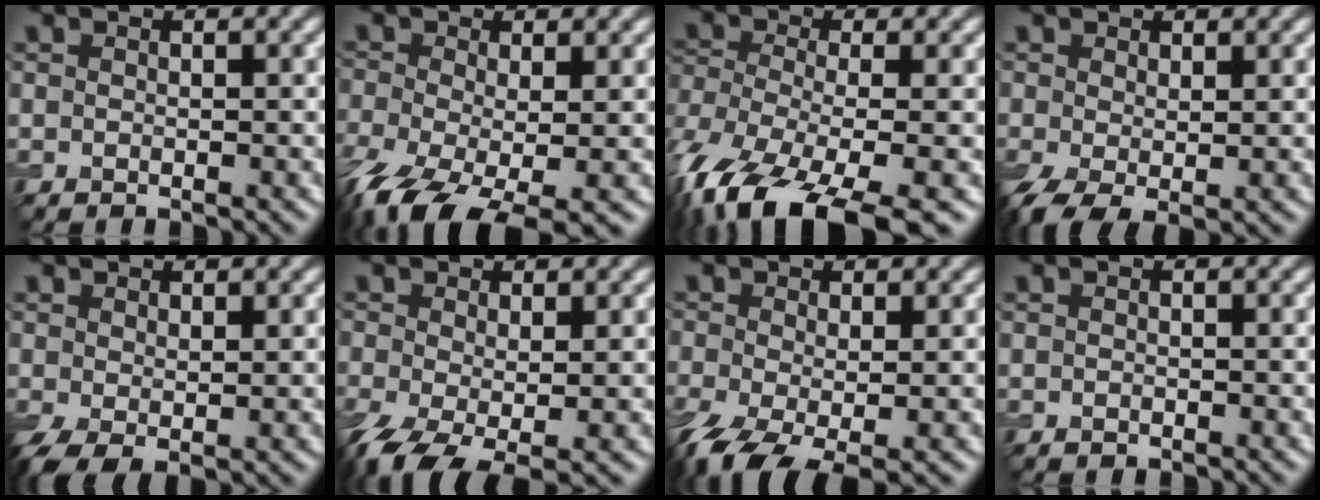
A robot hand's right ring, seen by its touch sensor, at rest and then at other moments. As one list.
[{"total": 8.5, "force": [-3.8, 3.9, 6.6], "torque": [-0.141, -0.034, -0.064]}, {"total": 11.2, "force": [-6.8, 4.2, 7.8], "torque": [-0.158, -0.021, -0.125]}, {"total": 3.7, "force": [-0.9, 1.8, 3.1], "torque": [-0.073, -0.012, -0.016]}, {"total": 2.9, "force": [-0.2, 1.5, 2.5], "torque": [-0.059, -0.007, -0.004]}, {"total": 6.7, "force": [-2.4, 3.3, 5.3], "torque": [-0.120, -0.026, -0.040]}, {"total": 7.0, "force": [-3.0, 3.2, 5.4], "torque": [-0.123, -0.024, -0.056]}, {"total": 0.0}]